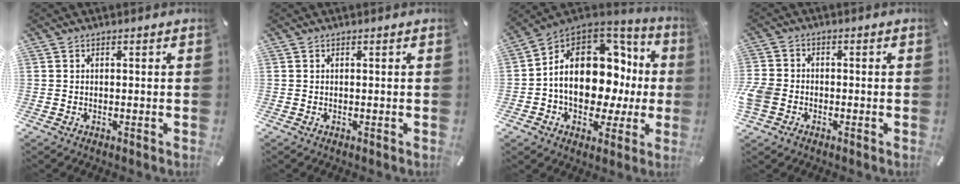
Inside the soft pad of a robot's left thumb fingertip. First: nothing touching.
{"total": 0.0}
{"total": 18.7, "force": [1.5, 13.1, 13.2], "torque": [-0.204, -0.021, 0.029]}
{"total": 5.3, "force": [-2.2, 4.2, 2.3], "torque": [-0.056, 0.010, -0.041]}